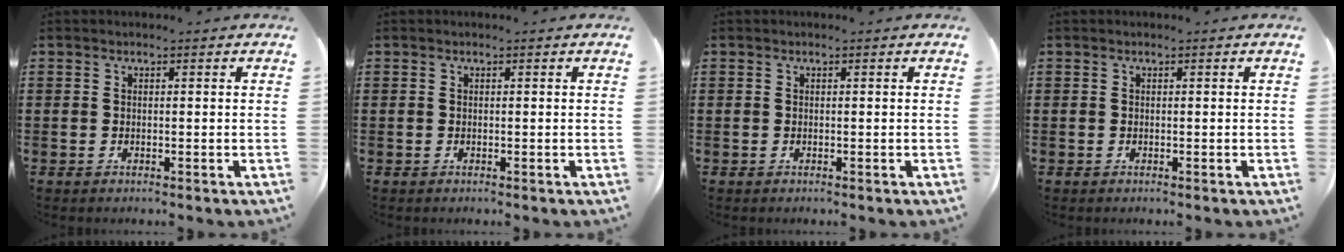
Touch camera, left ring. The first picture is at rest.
{"total": 0.0}
{"total": 0.0}
{"total": 0.0}